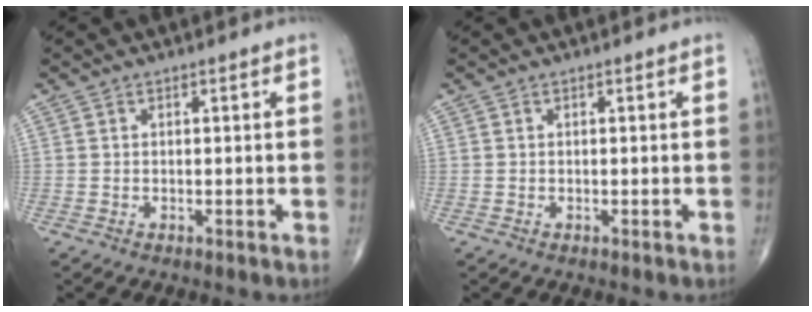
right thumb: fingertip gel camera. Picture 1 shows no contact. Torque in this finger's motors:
{"motor_torque": [0.04, 0.05, -0.01, 0.01, 0.00]}